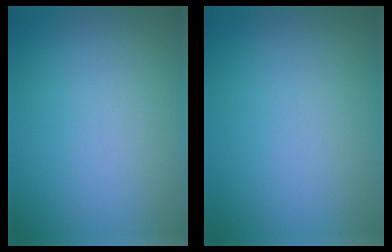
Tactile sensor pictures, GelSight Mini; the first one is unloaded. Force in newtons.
{"total": 0.0}